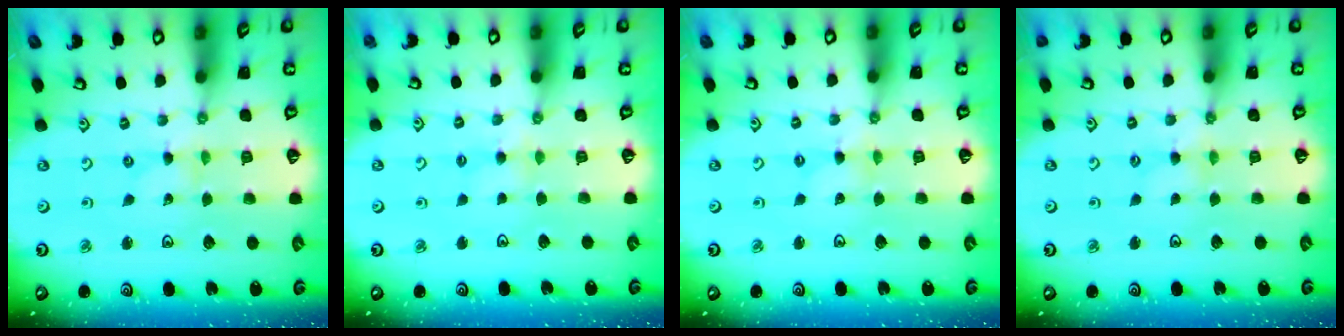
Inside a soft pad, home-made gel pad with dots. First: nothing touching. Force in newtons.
{"total": 4.1, "press": 4.1, "slide": 0.5}
{"total": 1.5, "press": 1.5, "slide": 0.1}
{"total": 2.5, "press": 2.5, "slide": 0.2}